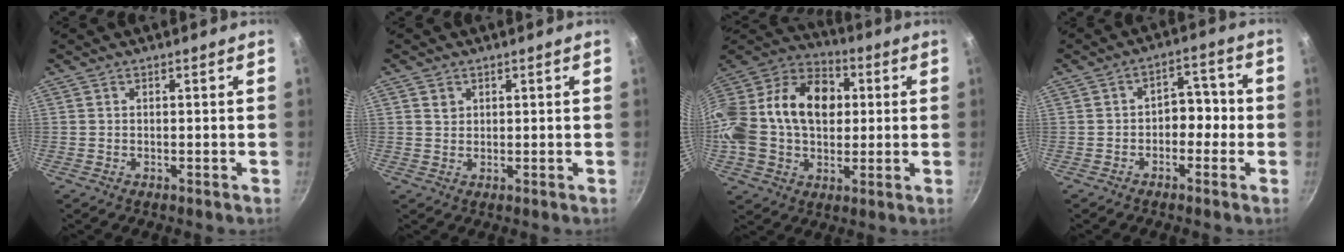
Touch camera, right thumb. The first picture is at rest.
{"total": 1.7, "force": [0.8, 1.4, 0.6], "torque": [-0.006, -0.001, 0.014]}
{"total": 25.4, "force": [2.6, 18.1, 17.6], "torque": [-0.317, 0.044, 0.032]}
{"total": 5.6, "force": [-1.2, 3.9, 3.7], "torque": [-0.003, 0.028, -0.026]}